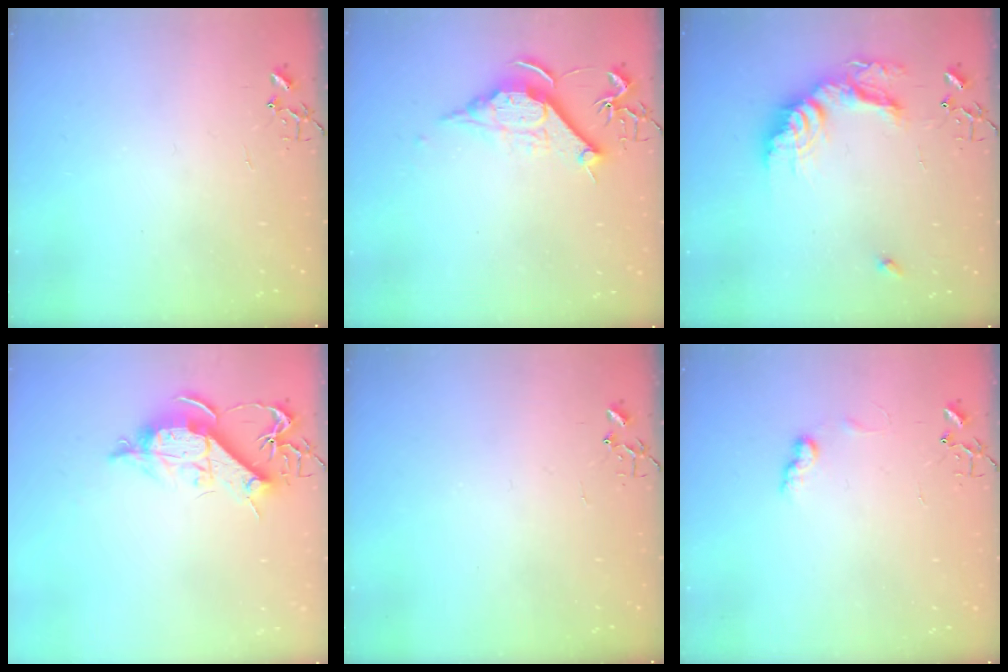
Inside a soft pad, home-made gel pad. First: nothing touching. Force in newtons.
{"total": 11.3, "press": 11.2, "slide": 1.1}
{"total": 17.3, "press": 17.3, "slide": 1.1}
{"total": 10.9, "press": 10.9, "slide": 0.8}
{"total": 0.0}
{"total": 7.2, "press": 7.2, "slide": 0.2}